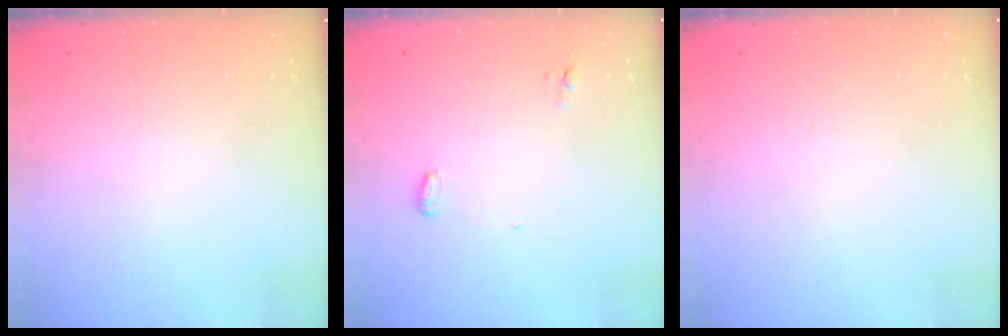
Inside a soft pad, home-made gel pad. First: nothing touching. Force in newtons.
{"total": 3.6, "press": 3.5, "slide": 0.9}
{"total": 0.9, "press": 0.9, "slide": 0.0}